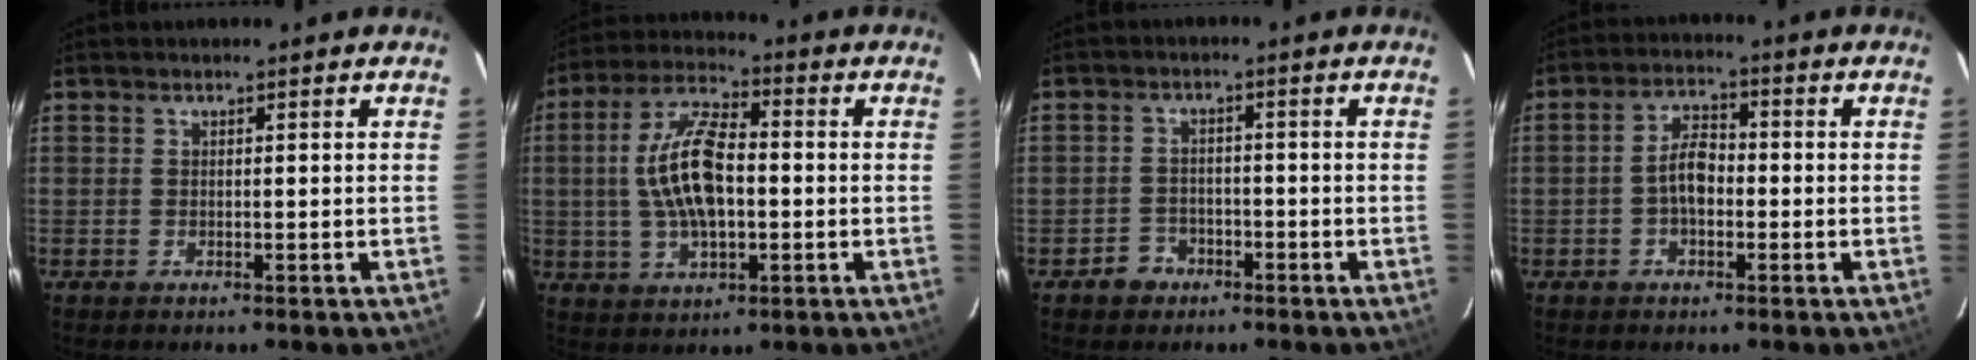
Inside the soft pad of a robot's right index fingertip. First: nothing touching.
{"total": 12.9, "force": [-0.4, 5.7, 11.6], "torque": [-0.234, 0.012, -0.005]}
{"total": 4.1, "force": [-2.5, 3.2, 0.3], "torque": [-0.016, 0.013, -0.039]}
{"total": 5.2, "force": [-1.0, 2.8, 4.3], "torque": [-0.082, 0.014, -0.017]}